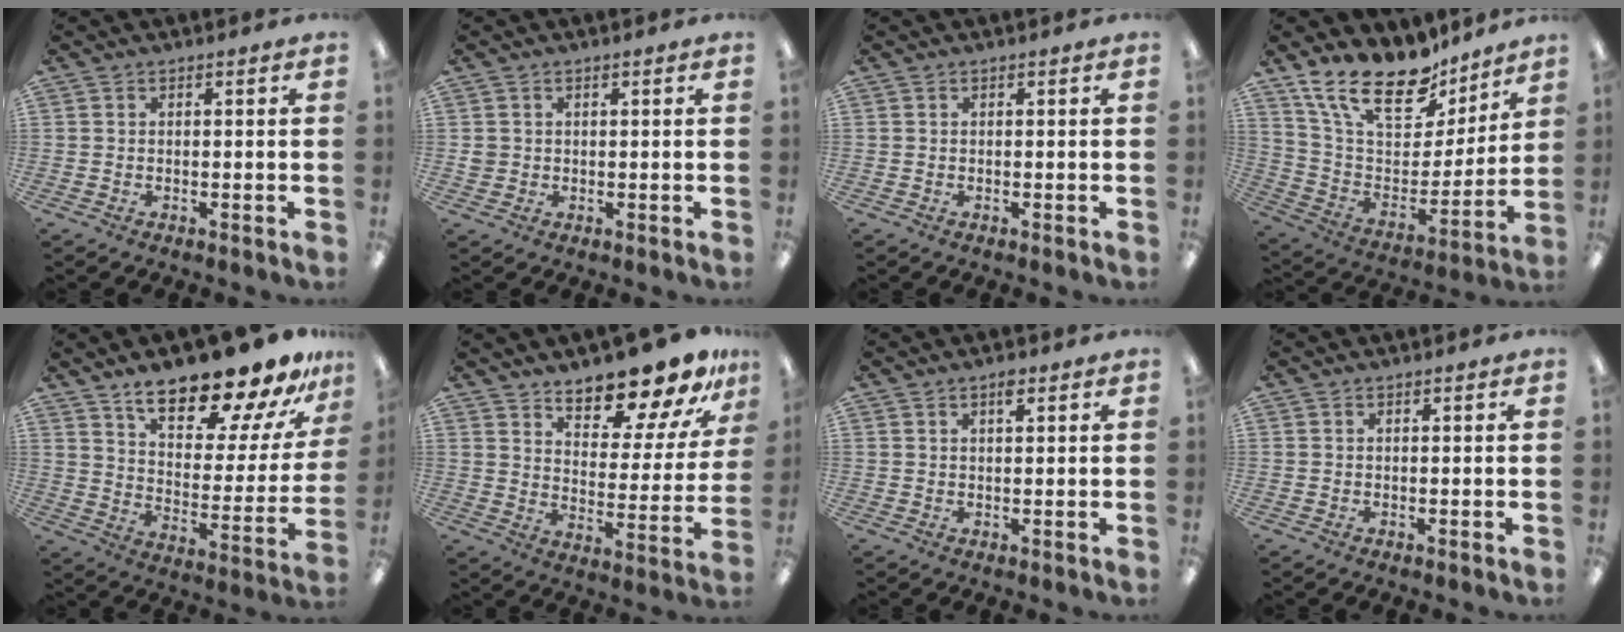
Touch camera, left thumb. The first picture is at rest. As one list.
[{"total": 1.8, "force": [0.3, 1.7, 0.4], "torque": [-0.009, 0.003, 0.004]}, {"total": 0.0}, {"total": 22.0, "force": [16.2, 9.6, 11.4], "torque": [-0.213, -0.108, 0.293]}, {"total": 21.8, "force": [17.9, 6.0, 10.8], "torque": [-0.156, -0.128, 0.298]}, {"total": 15.9, "force": [14.1, 4.0, 6.1], "torque": [-0.094, -0.115, 0.240]}, {"total": 2.2, "force": [1.6, 0.6, 1.5], "torque": [-0.017, -0.004, 0.023]}, {"total": 0.0}]